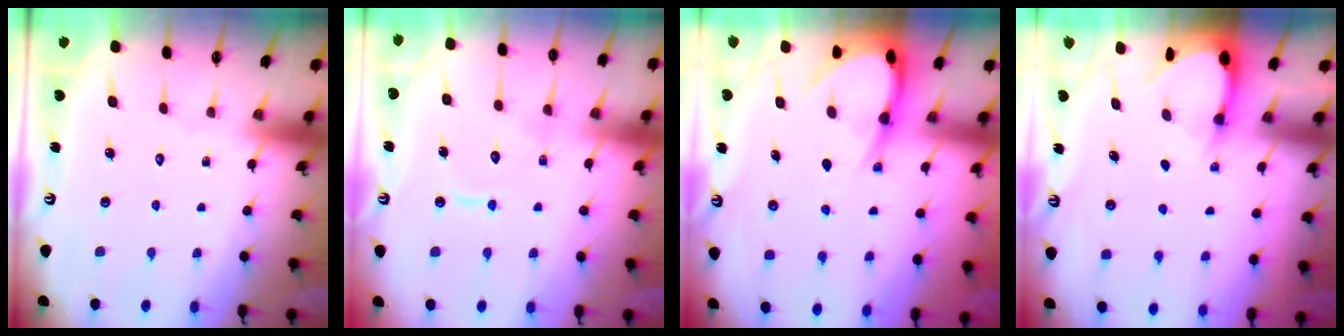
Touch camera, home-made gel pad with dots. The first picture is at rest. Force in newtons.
{"total": 9.8, "press": 9.8, "slide": 0.9}
{"total": 8.5, "press": 8.4, "slide": 1.0}
{"total": 3.1, "press": 3.1, "slide": 0.3}